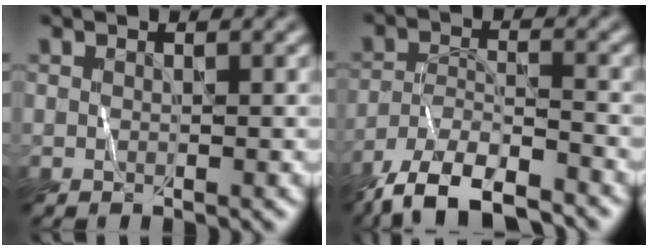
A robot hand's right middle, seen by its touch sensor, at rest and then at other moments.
{"total": 7.6, "force": [-6.6, 1.6, 3.4], "torque": [-0.062, -0.005, -0.122]}